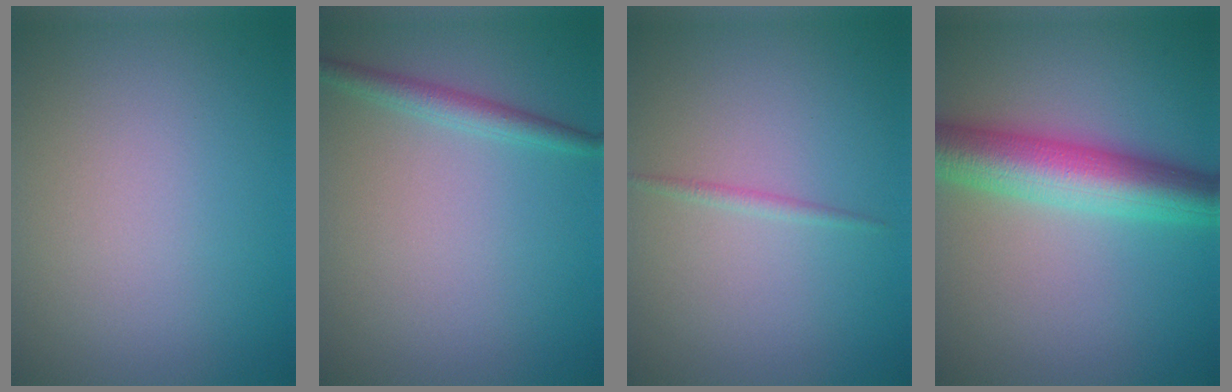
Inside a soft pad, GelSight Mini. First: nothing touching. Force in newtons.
{"total": 1.9, "press": 1.9, "slide": 0.2}
{"total": 0.8, "press": 0.8, "slide": 0.0}
{"total": 7.6, "press": 7.6, "slide": 0.0}